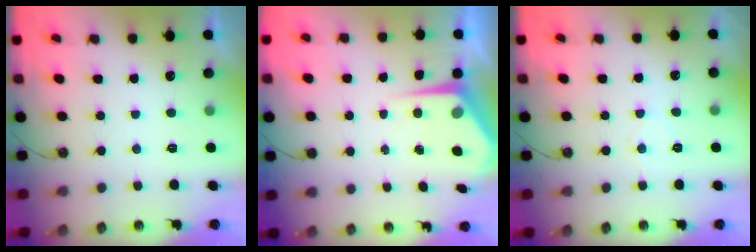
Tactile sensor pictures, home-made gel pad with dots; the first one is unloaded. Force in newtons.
{"total": 4.7, "press": 4.7, "slide": 0.5}
{"total": 5.3, "press": 5.2, "slide": 0.8}